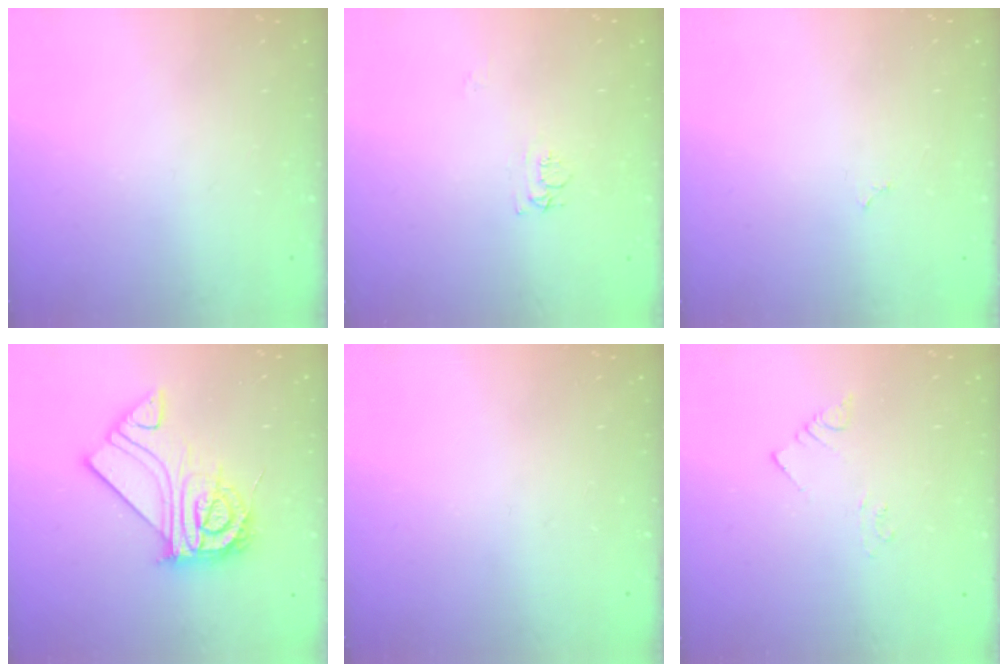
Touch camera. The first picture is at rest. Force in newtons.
{"total": 6.2, "press": 6.2, "slide": 0.6}
{"total": 1.8, "press": 1.8, "slide": 0.3}
{"total": 15.9, "press": 15.8, "slide": 0.7}
{"total": 0.0}
{"total": 2.1, "press": 2.1, "slide": 0.3}